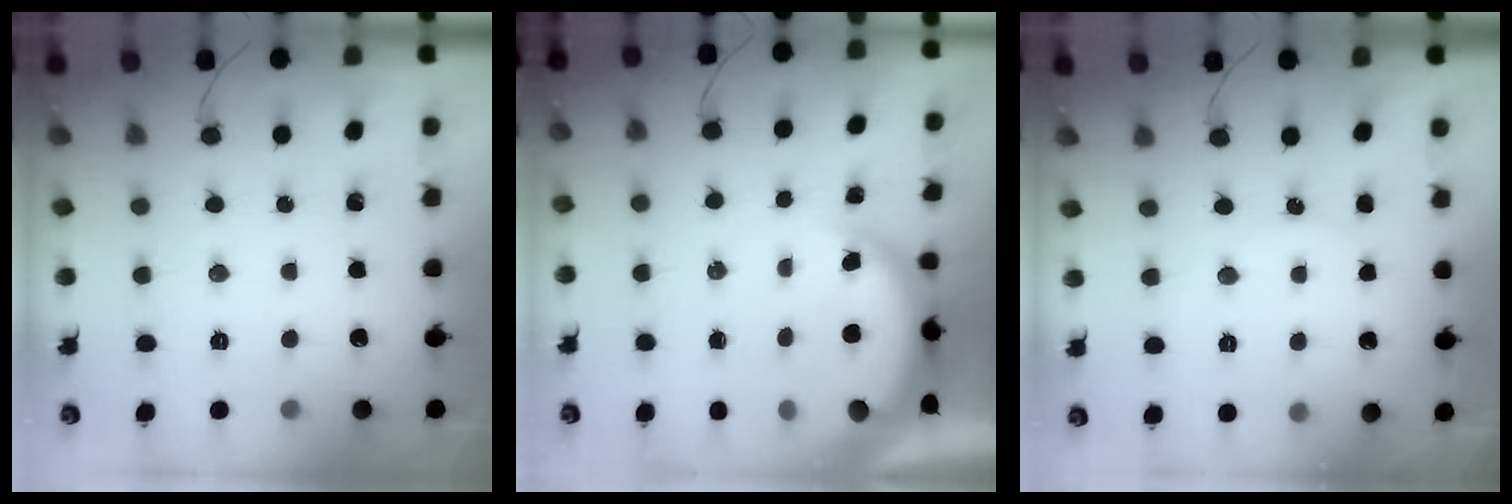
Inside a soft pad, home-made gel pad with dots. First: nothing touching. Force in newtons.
{"total": 4.6, "press": 4.5, "slide": 1.3}
{"total": 6.0, "press": 5.9, "slide": 0.7}